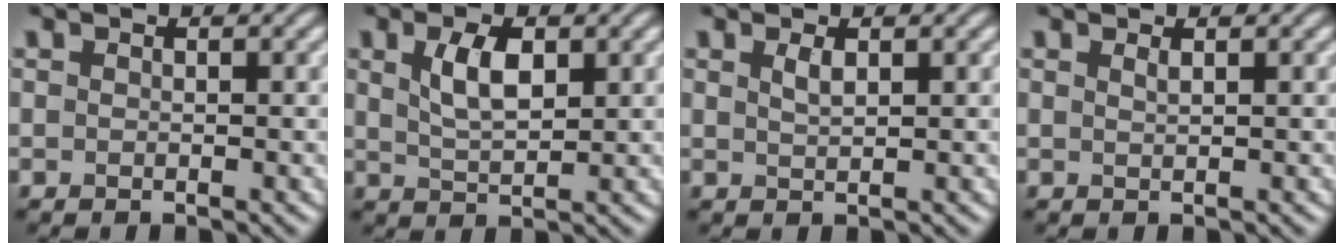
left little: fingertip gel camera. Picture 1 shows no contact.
{"total": 3.7, "force": [1.3, 1.7, 3.0], "torque": [-0.063, 0.002, 0.028]}
{"total": 1.2, "force": [0.7, 0.3, 0.9], "torque": [-0.020, 0.002, 0.013]}
{"total": 0.7, "force": [0.4, 0.2, 0.5], "torque": [-0.004, 0.000, 0.007]}